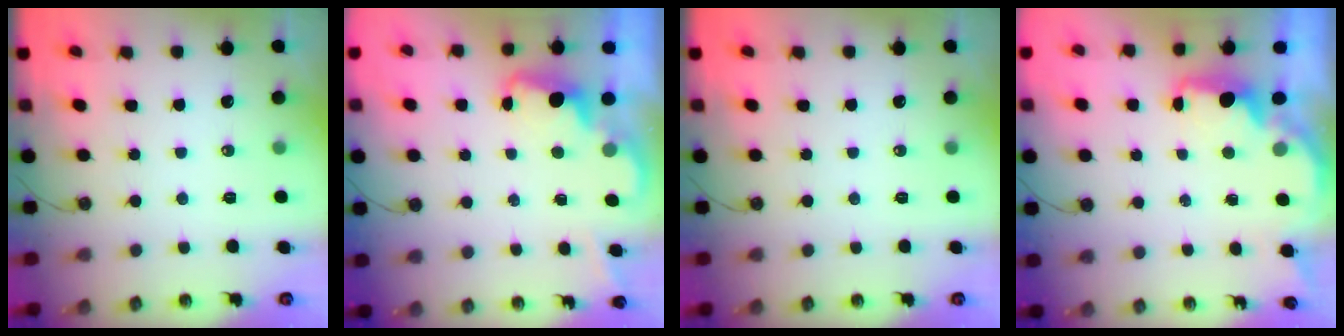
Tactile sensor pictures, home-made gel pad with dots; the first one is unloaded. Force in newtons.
{"total": 1.9, "press": 1.9, "slide": 0.6}
{"total": 0.0}
{"total": 1.9, "press": 1.9, "slide": 0.5}